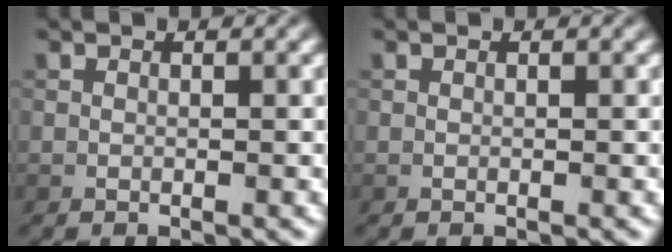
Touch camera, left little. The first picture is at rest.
{"total": 0.0}